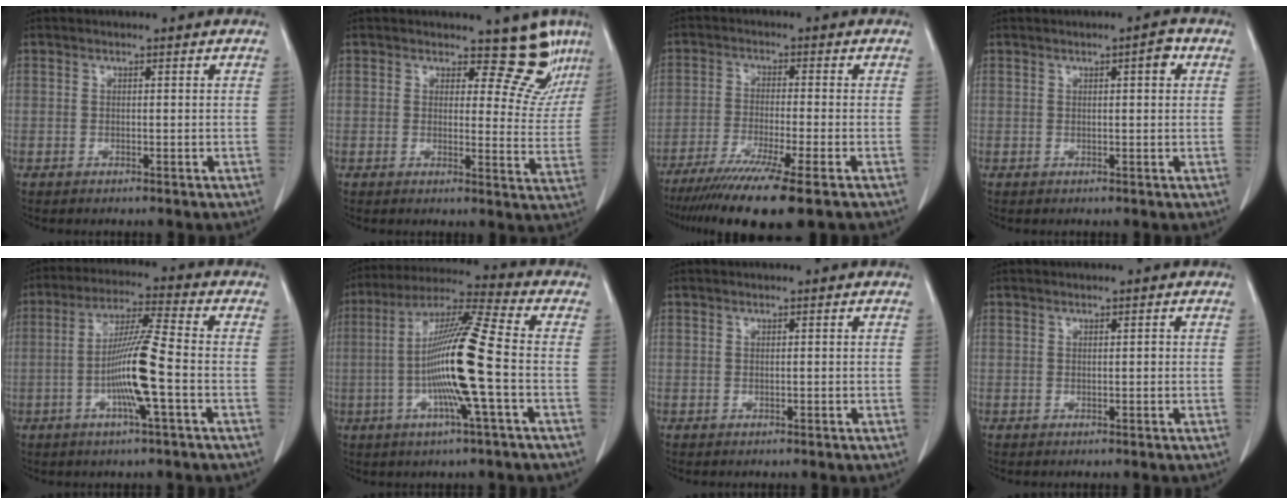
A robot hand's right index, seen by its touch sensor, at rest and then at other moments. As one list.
[{"total": 9.2, "force": [8.1, 3.9, 1.8], "torque": [0.010, -0.025, 0.063]}, {"total": 11.8, "force": [-8.5, -0.5, 8.2], "torque": [-0.137, -0.032, -0.138]}, {"total": 2.3, "force": [0.8, 0.6, 2.0], "torque": [-0.025, 0.003, 0.008]}, {"total": 10.3, "force": [-2.5, -0.4, 10.0], "torque": [-0.193, -0.002, -0.053]}, {"total": 13.6, "force": [-2.6, -0.7, 13.3], "torque": [-0.251, 0.000, -0.058]}, {"total": 0.0}, {"total": 0.0}]